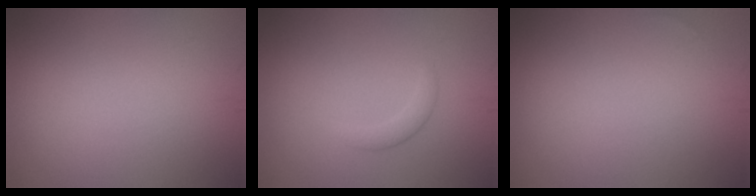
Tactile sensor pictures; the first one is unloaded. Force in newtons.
{"total": 1.3, "press": 1.3, "slide": 0.0}
{"total": 0.0}